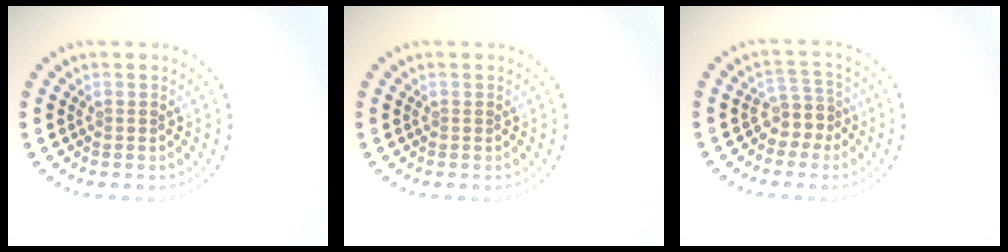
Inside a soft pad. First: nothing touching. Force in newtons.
{"total": 0.0}
{"total": 2.6, "press": 2.0, "slide": 1.7}